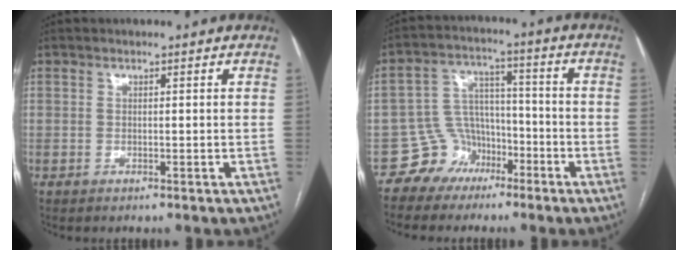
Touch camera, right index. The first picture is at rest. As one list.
[{"total": 7.2, "force": [-4.7, 5.5, 0.1], "torque": [0.008, 0.034, -0.076]}]